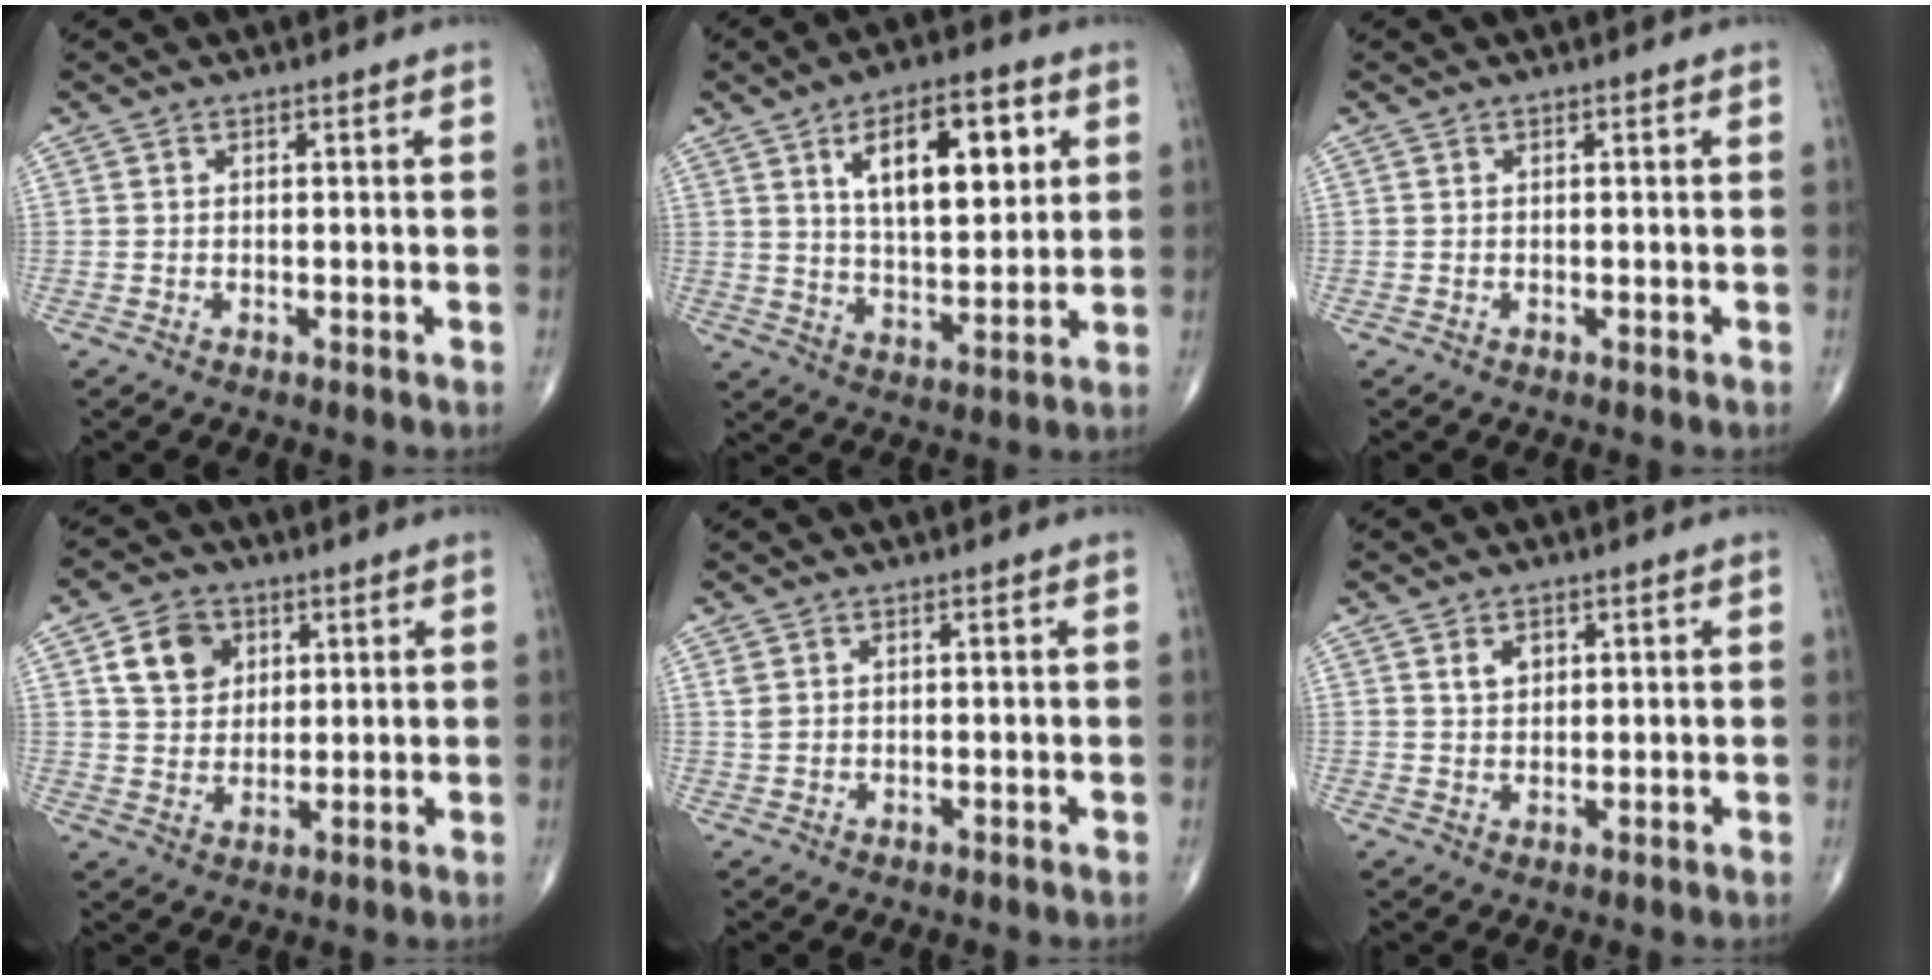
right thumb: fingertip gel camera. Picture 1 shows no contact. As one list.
[{"total": 15.3, "force": [5.4, 6.8, 12.6], "torque": [-0.167, -0.018, 0.091]}, {"total": 0.0}, {"total": 8.3, "force": [3.3, 6.5, 4.0], "torque": [-0.041, -0.010, 0.060]}, {"total": 1.3, "force": [0.7, 0.8, 0.7], "torque": [-0.014, 0.002, 0.017]}, {"total": 2.8, "force": [1.4, 1.9, 1.6], "torque": [-0.018, -0.007, 0.027]}]